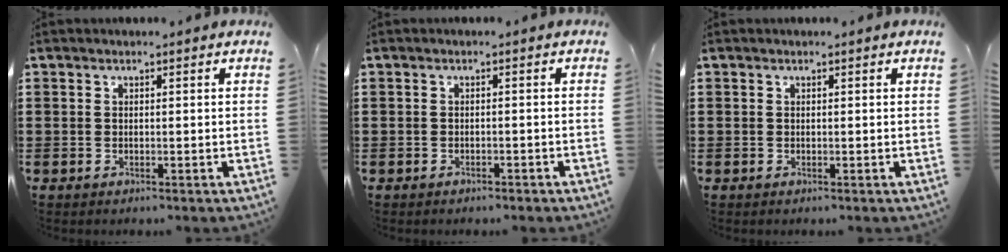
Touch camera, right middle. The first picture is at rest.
{"total": 0.8, "force": [-0.8, 0.2, 0.1], "torque": [-0.004, -0.002, -0.016]}
{"total": 0.0}